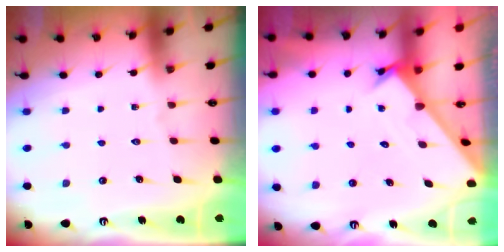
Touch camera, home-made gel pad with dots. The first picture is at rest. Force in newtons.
{"total": 1.7, "press": 1.7, "slide": 0.1}